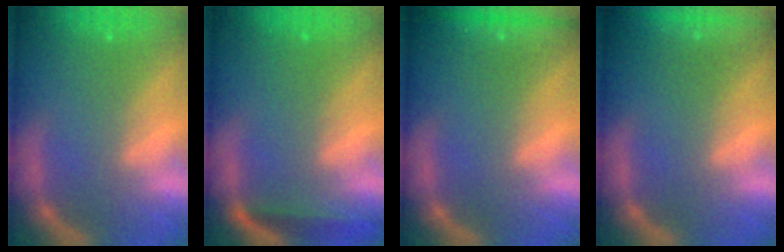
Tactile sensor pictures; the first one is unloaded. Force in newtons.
{"total": 2.5}
{"total": 3.5}
{"total": 8.0}